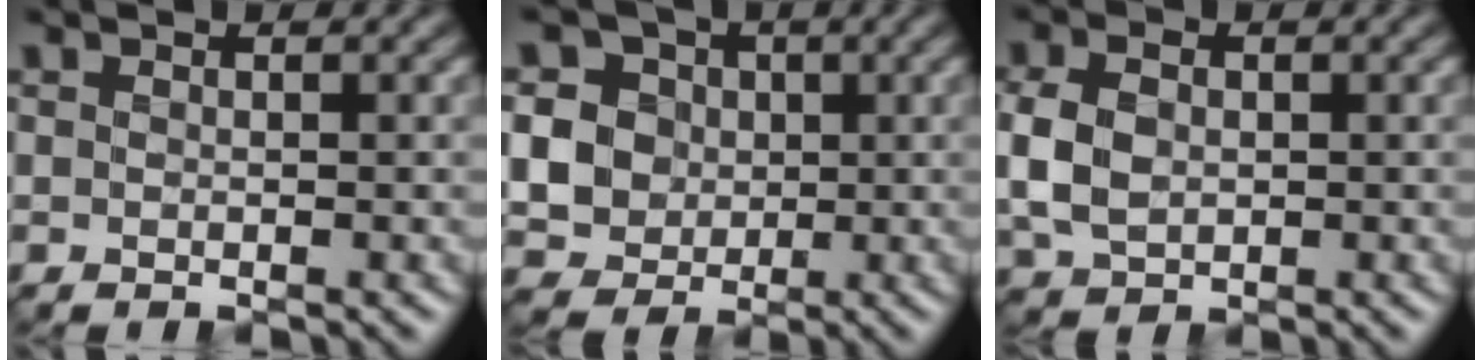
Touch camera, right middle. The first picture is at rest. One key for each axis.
{"total": 7.8, "fx": 1.1, "fy": 7.1, "fz": 3.0, "tx": -0.068, "ty": 0.018, "tz": 0.012}
{"total": 4.4, "fx": -0.2, "fy": 3.3, "fz": 2.9, "tx": -0.069, "ty": 0.002, "tz": -0.003}